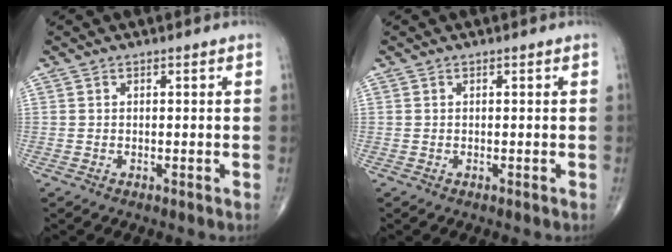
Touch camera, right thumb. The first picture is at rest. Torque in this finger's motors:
{"motor_torque": [-0.03, 0.05, -0.02, -0.03, 0.00]}